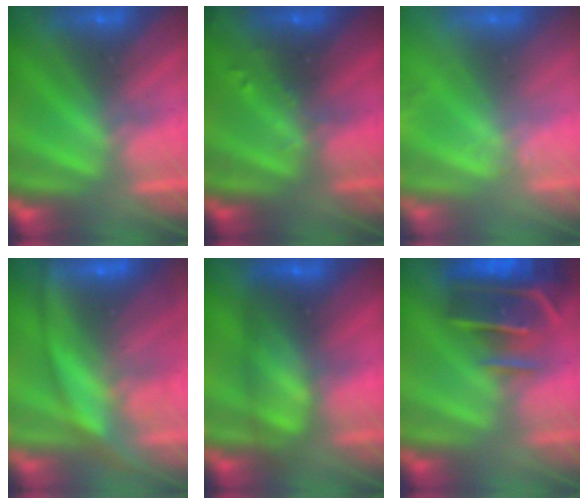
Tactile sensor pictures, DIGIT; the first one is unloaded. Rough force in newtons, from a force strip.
{"total": 2.8}
{"total": 2.6}
{"total": 7.5}
{"total": 9.8}
{"total": 7.5}